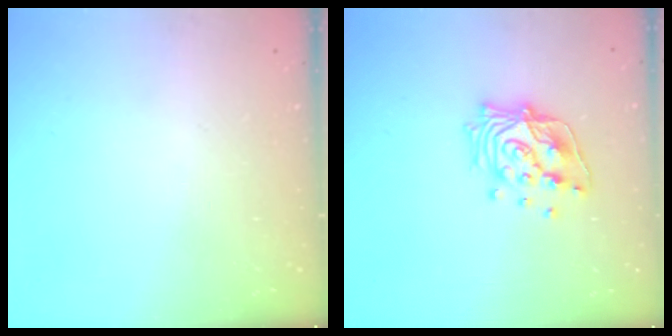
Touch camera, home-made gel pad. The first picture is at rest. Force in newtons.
{"total": 15.0, "press": 14.8, "slide": 1.9}